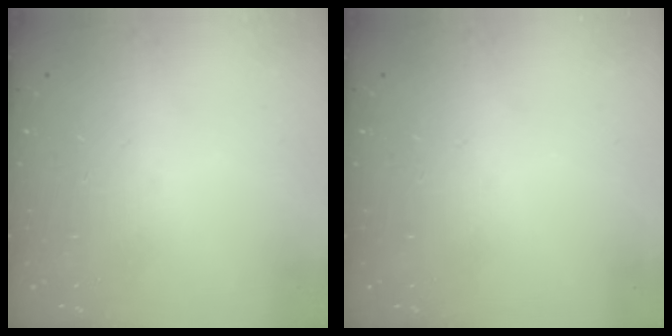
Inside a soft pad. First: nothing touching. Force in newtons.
{"total": 0.0}